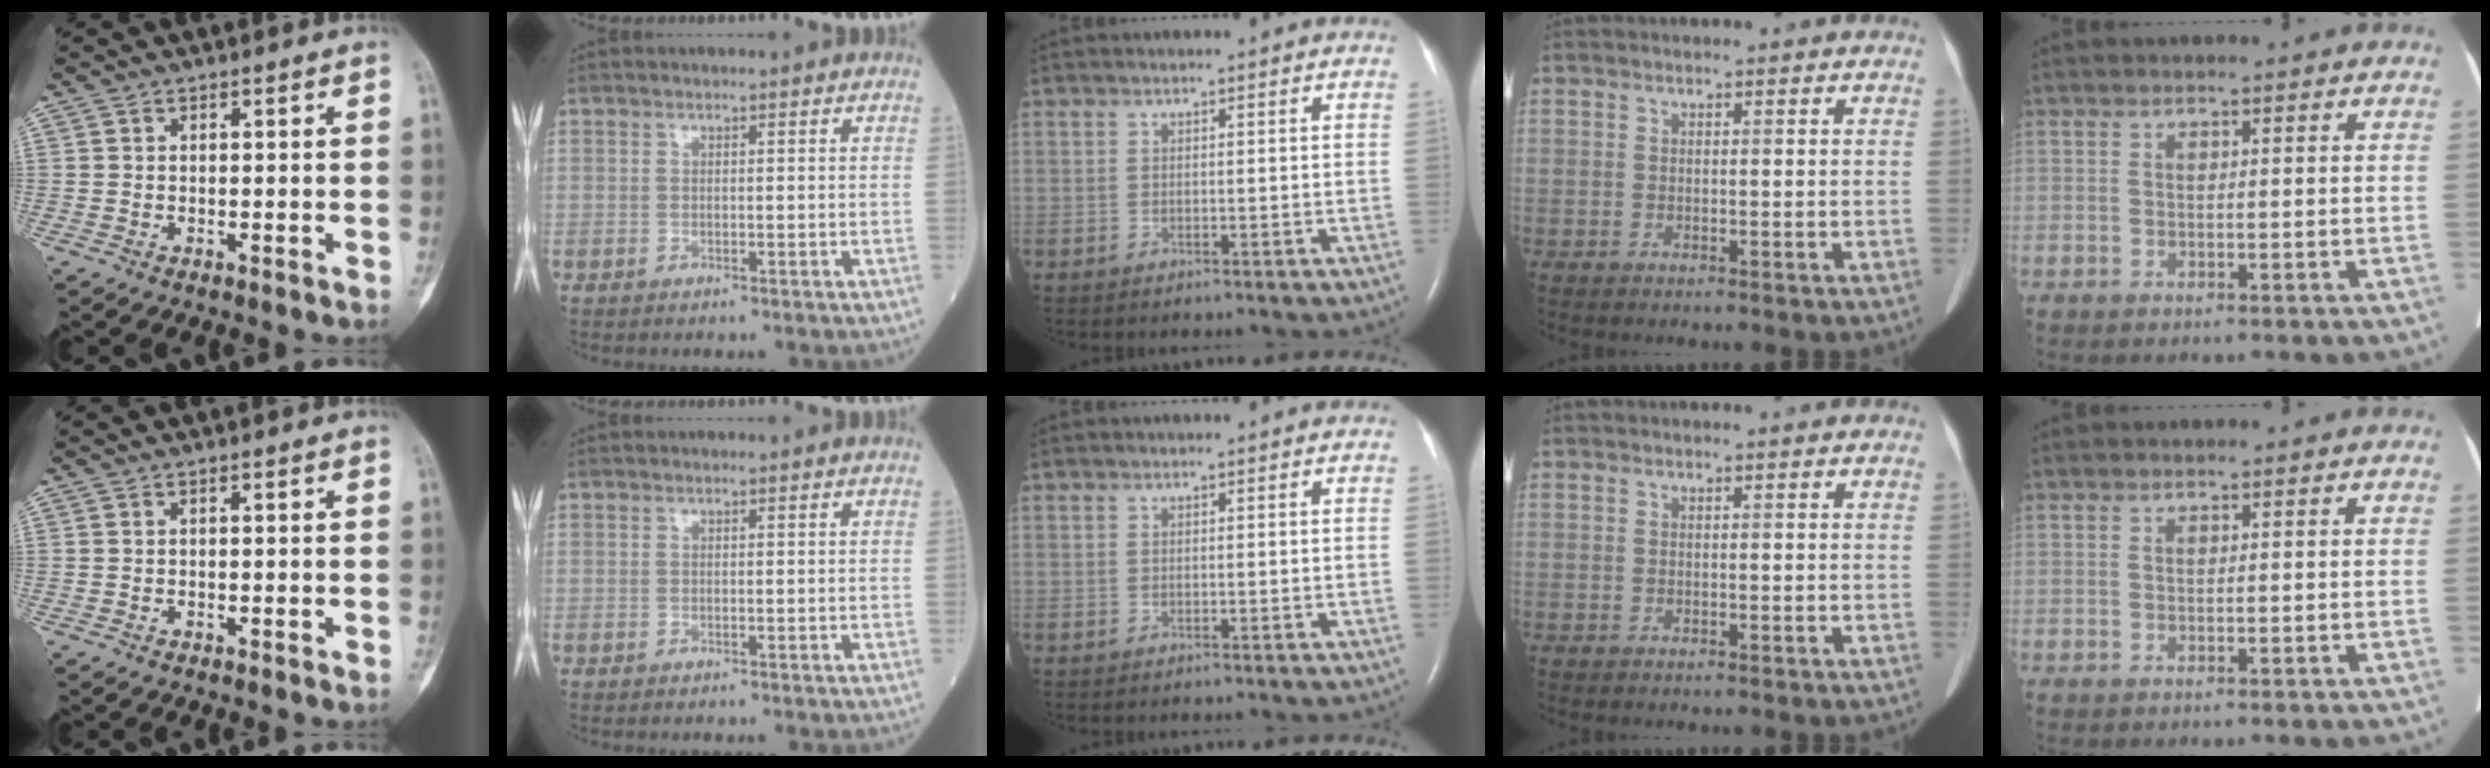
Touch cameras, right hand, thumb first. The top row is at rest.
{}